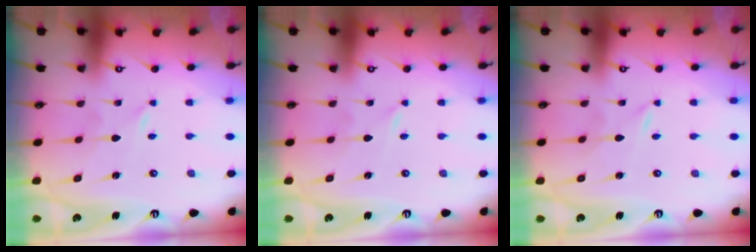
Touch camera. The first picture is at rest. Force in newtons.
{"total": 0.0}
{"total": 0.0}